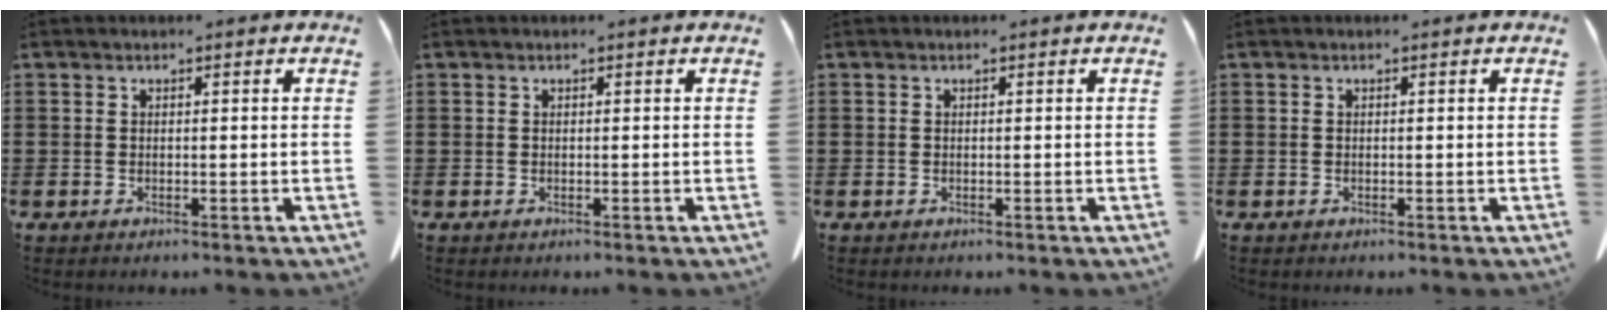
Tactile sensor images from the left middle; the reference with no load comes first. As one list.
[{"total": 0.0}, {"total": 0.0}, {"total": 0.0}]